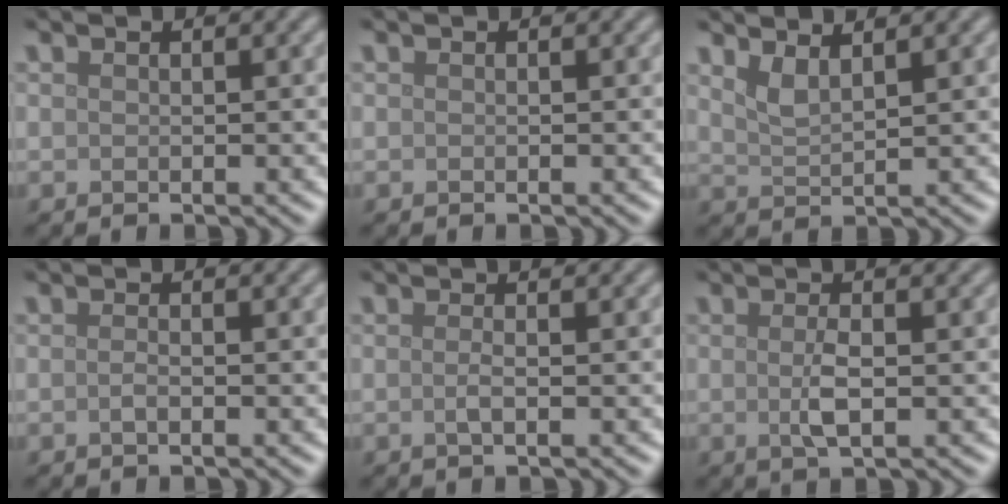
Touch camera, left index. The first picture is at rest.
{"total": 0.0}
{"total": 2.1, "force": [1.4, 0.6, 1.4], "torque": [-0.026, -0.003, 0.029]}
{"total": 0.8, "force": [-0.3, 0.2, 0.7], "torque": [-0.015, -0.001, -0.005]}
{"total": 1.3, "force": [0.0, 0.3, 1.3], "torque": [-0.023, 0.001, -0.003]}
{"total": 2.6, "force": [0.1, 0.6, 2.5], "torque": [-0.048, 0.002, 0.000]}